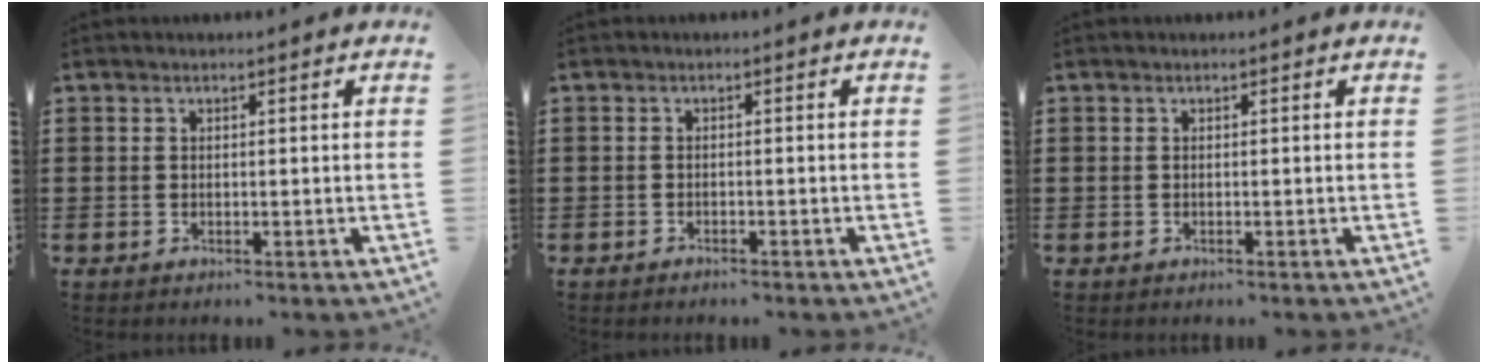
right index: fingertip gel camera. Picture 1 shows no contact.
{"total": 0.8, "force": [-0.8, 0.1, 0.2], "torque": [-0.005, -0.001, -0.016]}
{"total": 0.0}